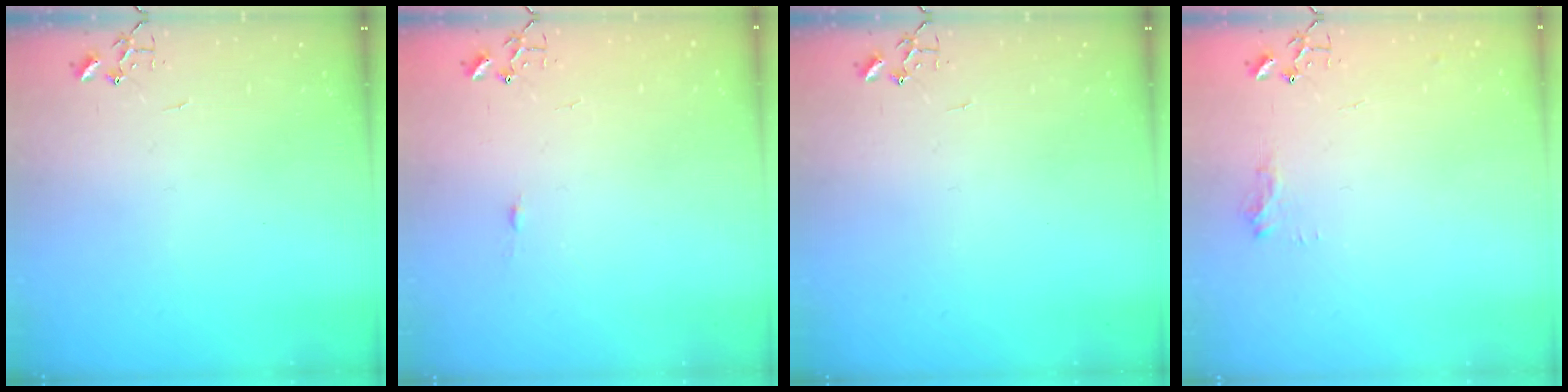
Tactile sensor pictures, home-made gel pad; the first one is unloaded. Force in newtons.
{"total": 3.3, "press": 3.3, "slide": 0.4}
{"total": 0.0}
{"total": 8.7, "press": 8.7, "slide": 0.9}